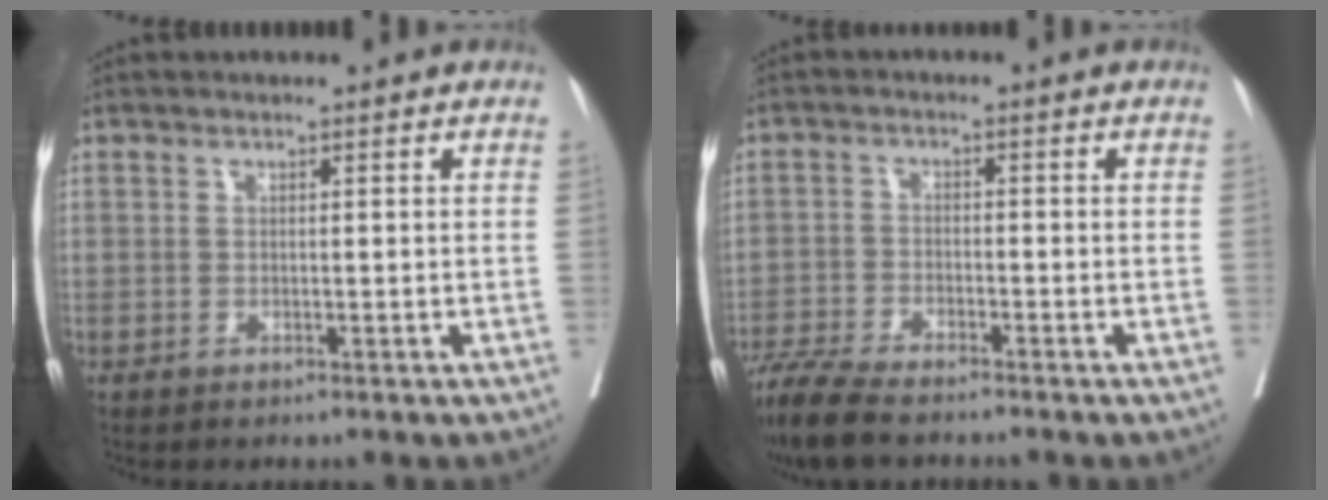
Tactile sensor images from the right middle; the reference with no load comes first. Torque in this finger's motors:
{"motor_torque": [0.72, -0.88, 0.10, 0.07]}